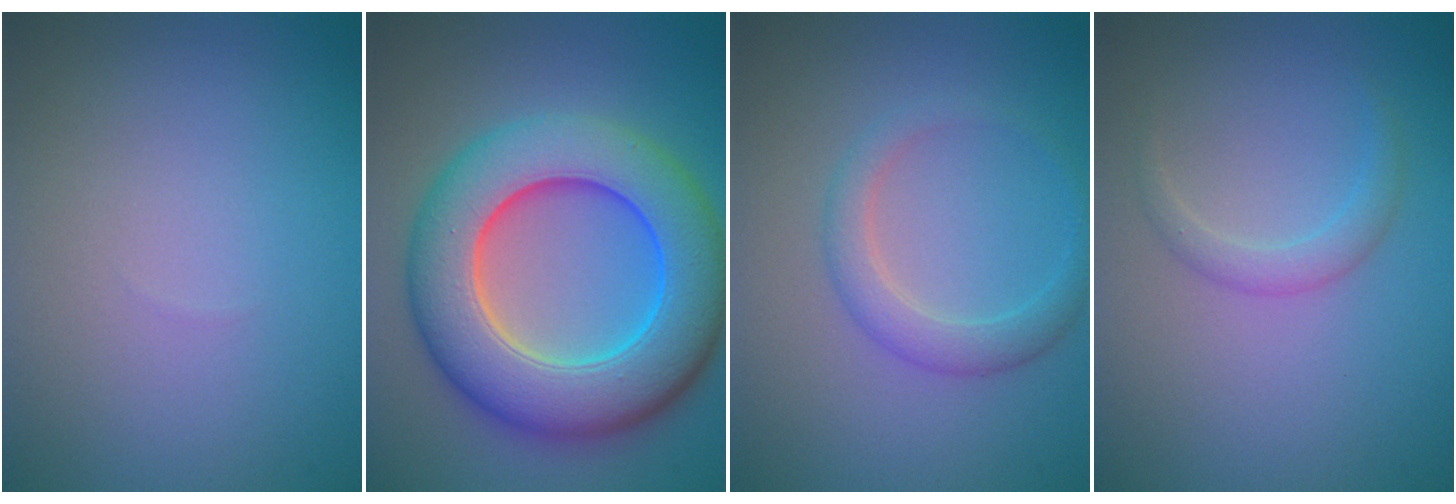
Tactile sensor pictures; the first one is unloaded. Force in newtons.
{"total": 11.4, "press": 11.4, "slide": 0.4}
{"total": 2.4, "press": 2.4, "slide": 0.1}
{"total": 1.5, "press": 1.5, "slide": 0.1}